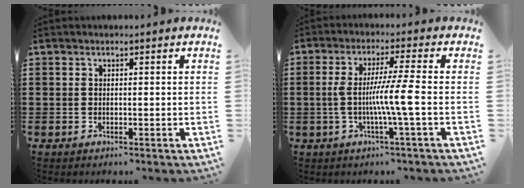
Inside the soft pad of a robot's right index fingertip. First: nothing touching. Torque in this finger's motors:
{"motor_torque": [1.50, -0.63, 0.60, 0.21]}